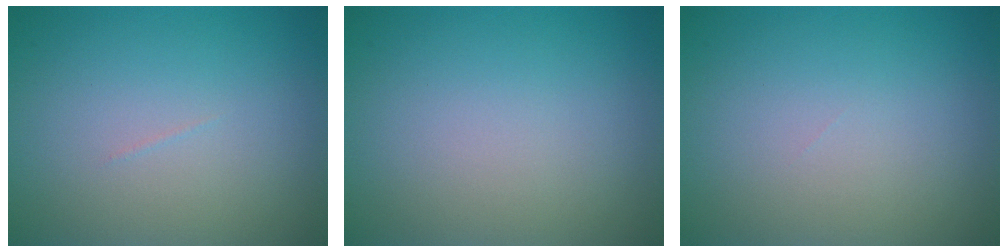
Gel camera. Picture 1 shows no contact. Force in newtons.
{"total": 0.0}
{"total": 0.0}